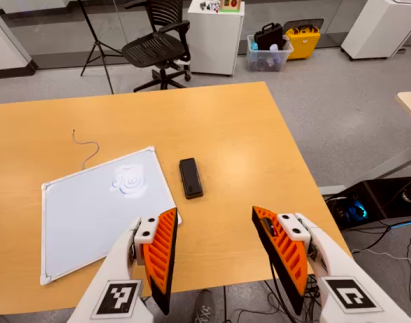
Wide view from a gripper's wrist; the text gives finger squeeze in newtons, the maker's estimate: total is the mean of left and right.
{"total": 0.0}